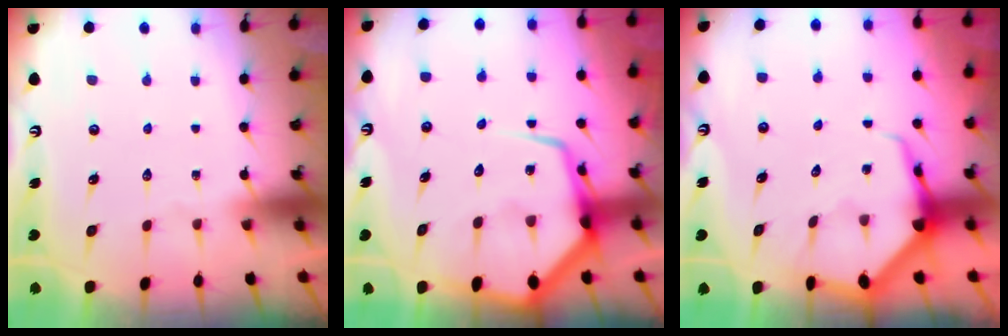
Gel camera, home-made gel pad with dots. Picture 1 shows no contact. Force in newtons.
{"total": 12.4, "press": 12.3, "slide": 1.3}
{"total": 7.6, "press": 7.6, "slide": 0.9}